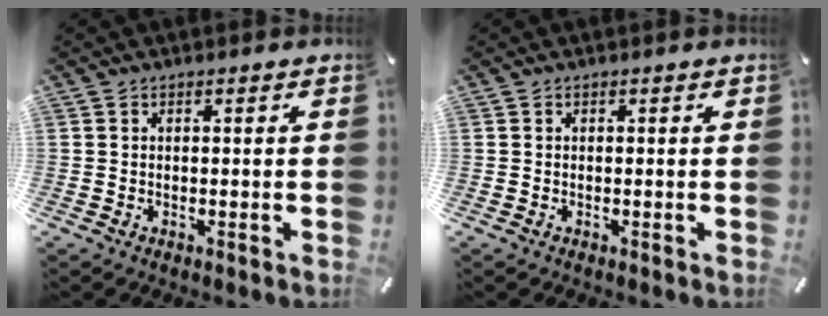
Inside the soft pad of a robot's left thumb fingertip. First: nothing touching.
{"total": 0.0}